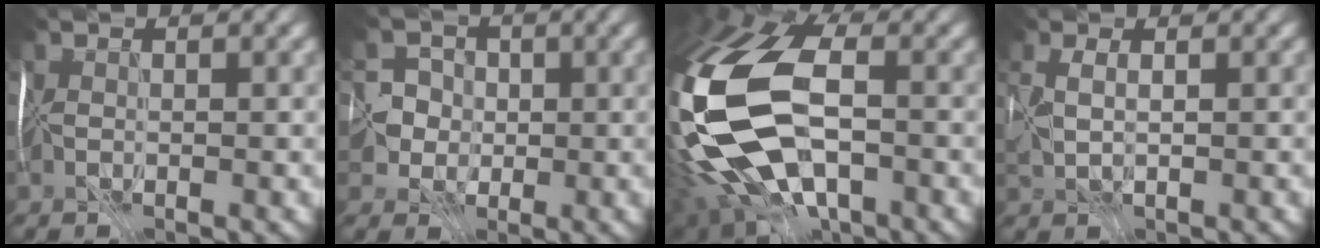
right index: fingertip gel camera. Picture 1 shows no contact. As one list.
[{"total": 3.5, "force": [-0.4, 3.5, 0.1], "torque": [0.029, 0.014, -0.025]}, {"total": 15.8, "force": [-2.1, 9.3, 12.6], "torque": [-0.274, -0.012, -0.035]}, {"total": 1.5, "force": [1.2, 0.6, 0.6], "torque": [-0.008, 0.016, 0.030]}]